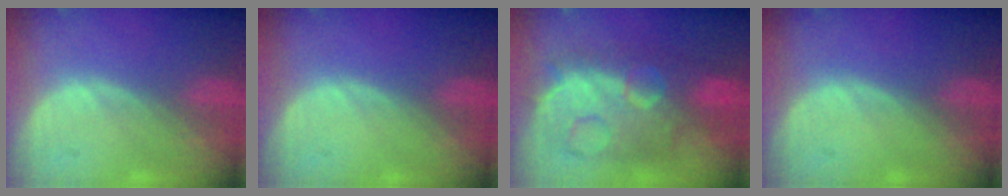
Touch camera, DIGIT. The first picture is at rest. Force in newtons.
{"total": 0.0}
{"total": 10.8, "press": 10.8, "slide": 1.0}
{"total": 0.0}